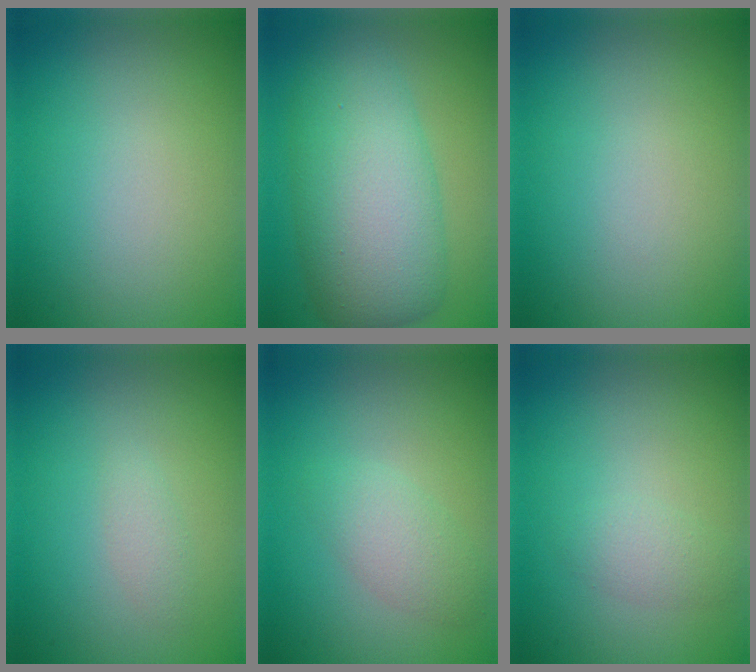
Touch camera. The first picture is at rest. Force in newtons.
{"total": 9.7, "press": 9.7, "slide": 0.2}
{"total": 0.0}
{"total": 1.1, "press": 1.1, "slide": 0.0}
{"total": 2.3, "press": 2.3, "slide": 0.1}
{"total": 1.5, "press": 1.5, "slide": 0.1}